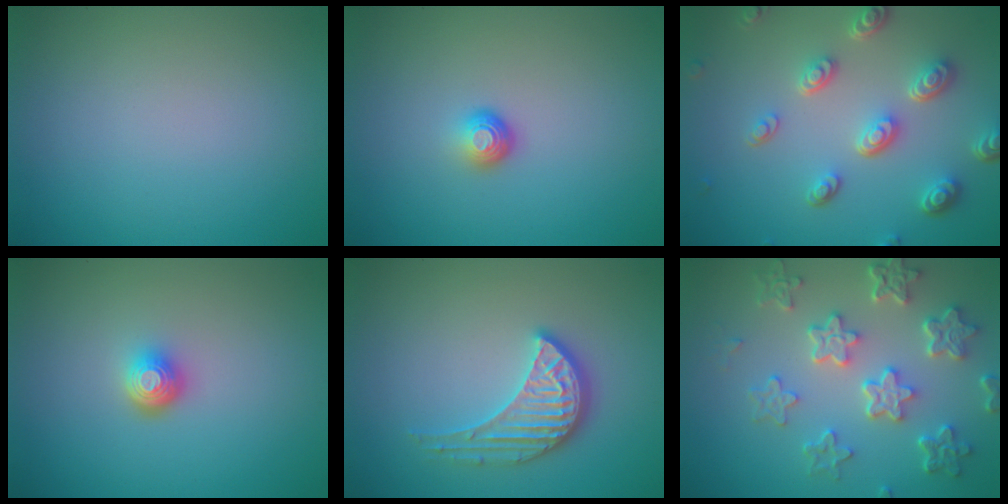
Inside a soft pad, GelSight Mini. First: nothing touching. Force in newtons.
{"total": 1.6, "press": 1.0, "slide": 1.2}
{"total": 5.3, "press": 3.9, "slide": 3.6}
{"total": 2.0, "press": 1.5, "slide": 1.4}
{"total": 3.7, "press": 3.3, "slide": 1.7}
{"total": 6.1, "press": 4.7, "slide": 3.9}